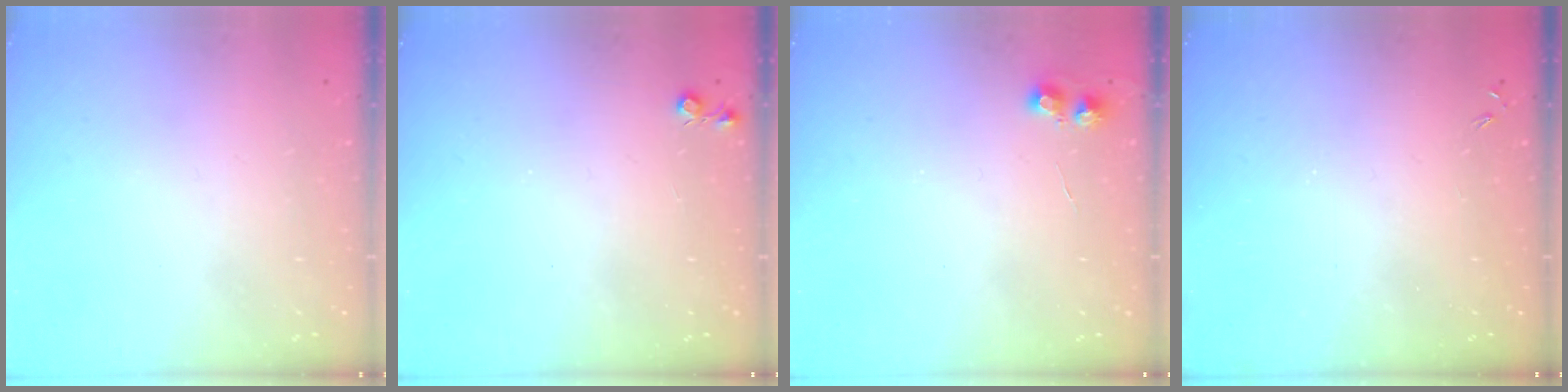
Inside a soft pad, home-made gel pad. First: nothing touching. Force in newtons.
{"total": 3.9, "press": 3.9, "slide": 0.6}
{"total": 5.7, "press": 5.6, "slide": 0.8}
{"total": 0.0}